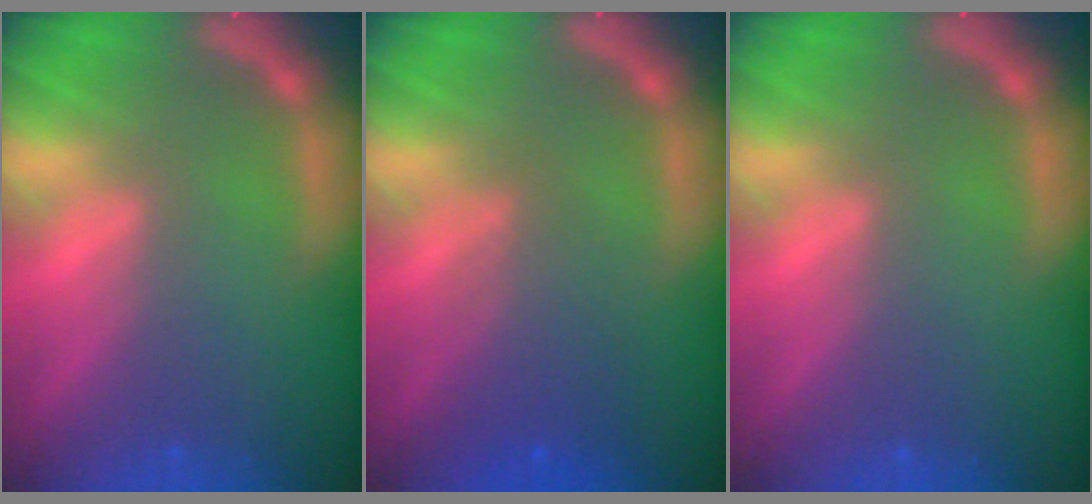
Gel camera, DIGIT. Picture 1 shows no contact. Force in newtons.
{"total": 3.6}
{"total": 0.0}